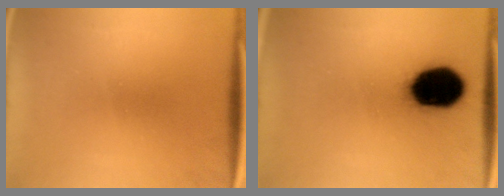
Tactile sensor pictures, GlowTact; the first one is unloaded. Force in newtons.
{"total": 17.4}